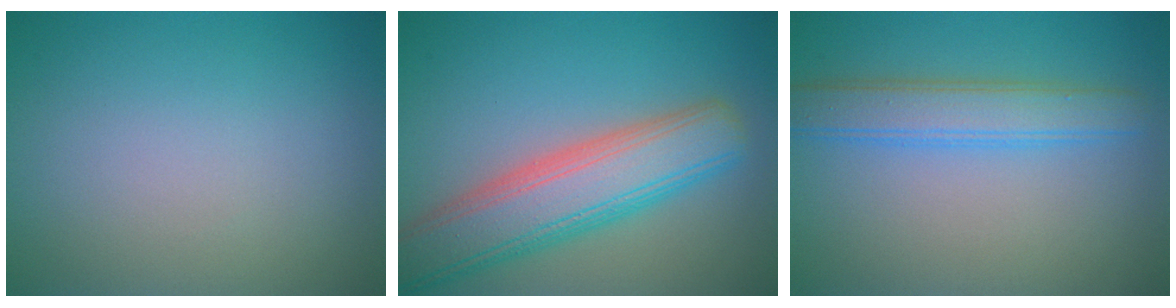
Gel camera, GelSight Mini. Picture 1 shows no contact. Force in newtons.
{"total": 8.0, "press": 8.0, "slide": 0.4}
{"total": 3.9, "press": 3.9, "slide": 0.1}